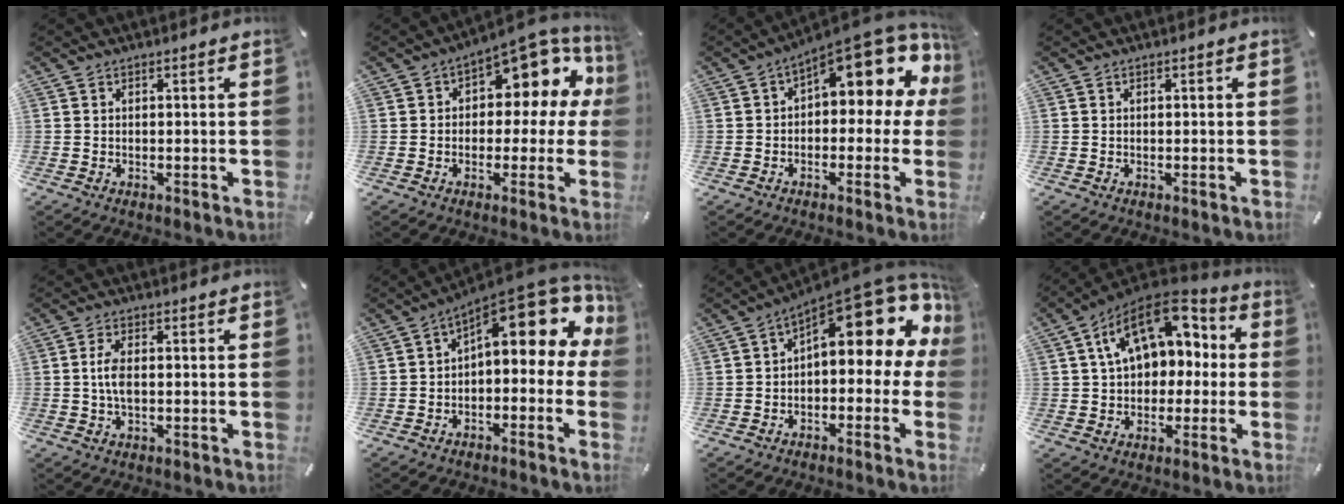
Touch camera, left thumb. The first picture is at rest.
{"total": 11.2, "force": [5.2, 6.6, 7.4], "torque": [-0.093, -0.046, 0.089]}
{"total": 13.3, "force": [6.6, 6.0, 9.8], "torque": [-0.133, -0.053, 0.112]}
{"total": 0.0}
{"total": 4.4, "force": [-0.2, 1.9, 4.0], "torque": [-0.086, -0.001, -0.008]}
{"total": 13.6, "force": [6.2, 6.1, 10.4], "torque": [-0.141, -0.054, 0.101]}
{"total": 15.3, "force": [7.1, 6.3, 12.0], "torque": [-0.155, -0.070, 0.111]}
{"total": 15.6, "force": [5.4, 10.8, 9.8], "torque": [-0.167, -0.021, 0.098]}